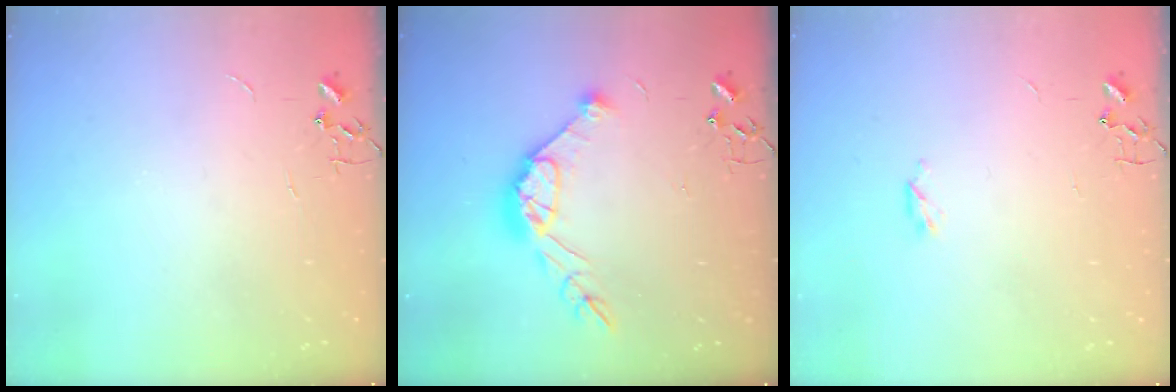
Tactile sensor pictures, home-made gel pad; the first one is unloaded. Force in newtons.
{"total": 13.6, "press": 13.6, "slide": 1.0}
{"total": 3.3, "press": 3.2, "slide": 0.6}